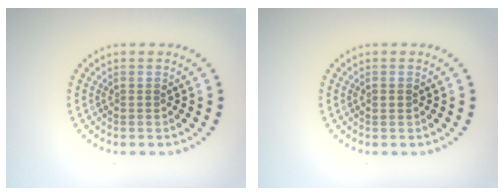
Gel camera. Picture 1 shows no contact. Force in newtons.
{"total": 0.9, "press": 0.9, "slide": 0.1}